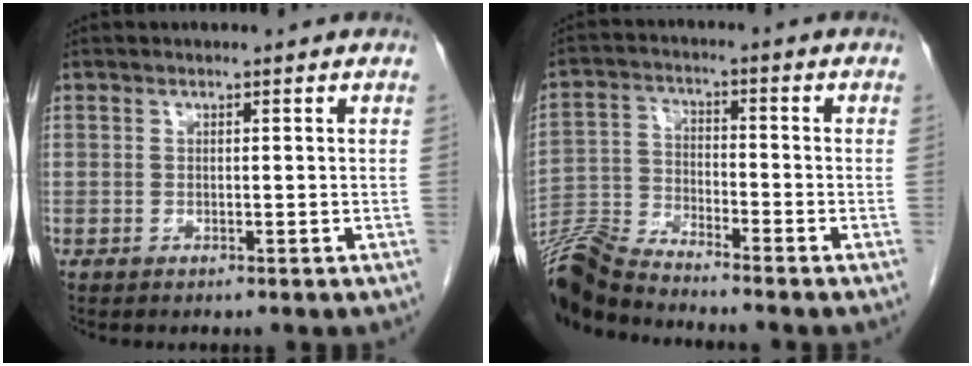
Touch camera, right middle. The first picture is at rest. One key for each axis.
{"total": 8.6, "fx": -8.4, "fy": -0.5, "fz": 1.8, "tx": -0.043, "ty": -0.012, "tz": -0.167}